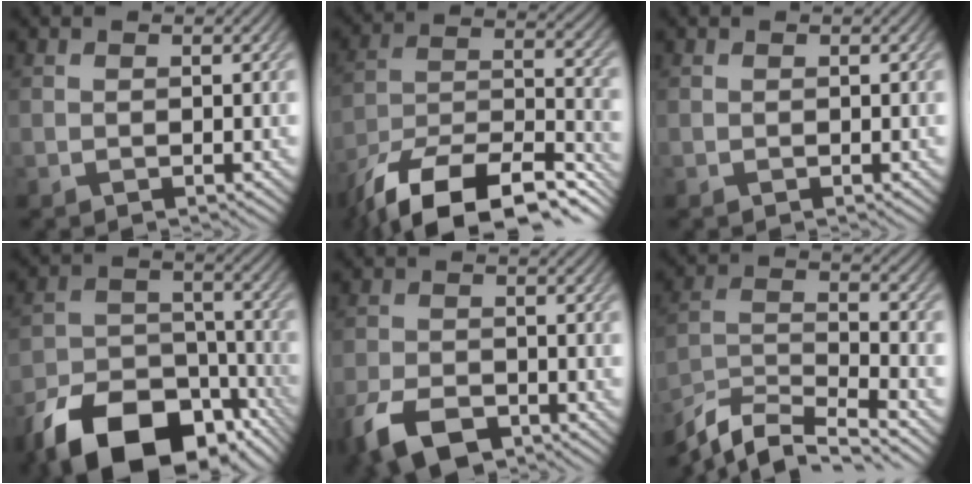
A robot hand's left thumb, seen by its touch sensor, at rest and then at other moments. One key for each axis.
{"total": 16.8, "fx": -12.6, "fy": 6.5, "fz": 8.9, "tx": -0.201, "ty": -0.040, "tz": -0.189}
{"total": 0.0}
{"total": 16.3, "fx": -11.0, "fy": 8.8, "fz": 8.2, "tx": -0.176, "ty": -0.033, "tz": -0.176}
{"total": 7.0, "fx": -4.7, "fy": 3.4, "fz": 4.0, "tx": -0.081, "ty": -0.012, "tz": -0.092}
{"total": 9.4, "fx": -7.8, "fy": 2.2, "fz": 4.8, "tx": -0.099, "ty": -0.008, "tz": -0.155}